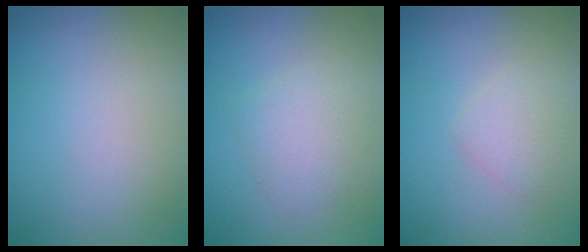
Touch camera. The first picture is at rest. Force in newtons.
{"total": 2.3, "press": 2.3, "slide": 0.1}
{"total": 1.6, "press": 1.6, "slide": 0.1}